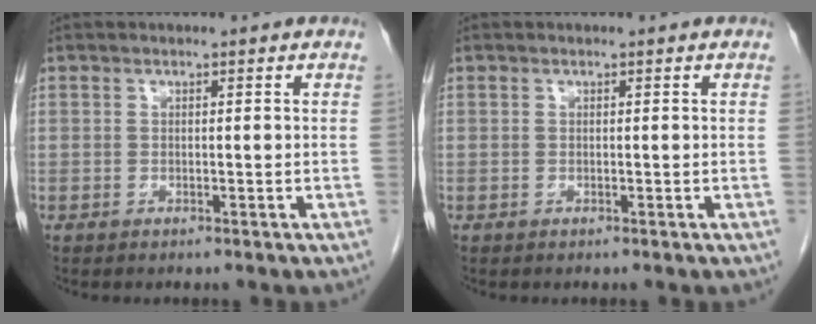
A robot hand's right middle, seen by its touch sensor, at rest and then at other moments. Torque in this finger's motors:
{"motor_torque": [-0.03, -0.03, 0.01, 0.00]}